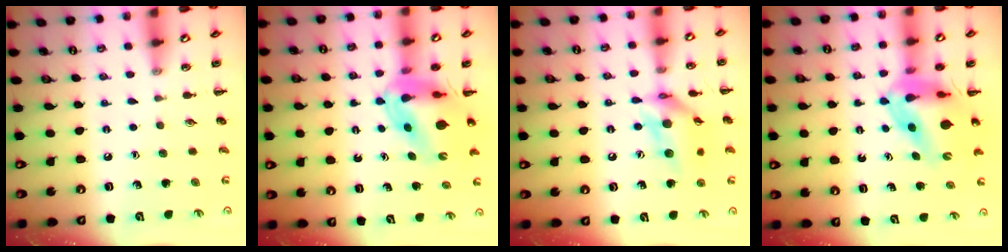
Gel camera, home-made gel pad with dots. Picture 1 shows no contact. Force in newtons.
{"total": 10.9, "press": 10.3, "slide": 3.5}
{"total": 15.3, "press": 15.0, "slide": 3.1}
{"total": 11.5, "press": 11.0, "slide": 3.5}